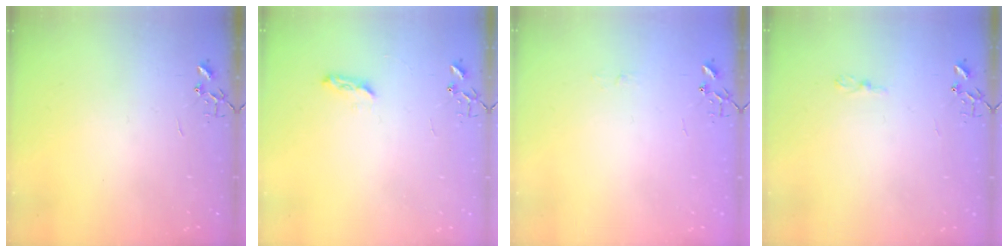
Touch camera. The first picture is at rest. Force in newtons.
{"total": 5.3, "press": 5.2, "slide": 0.6}
{"total": 3.6, "press": 3.6, "slide": 0.4}
{"total": 3.6, "press": 3.6, "slide": 0.4}